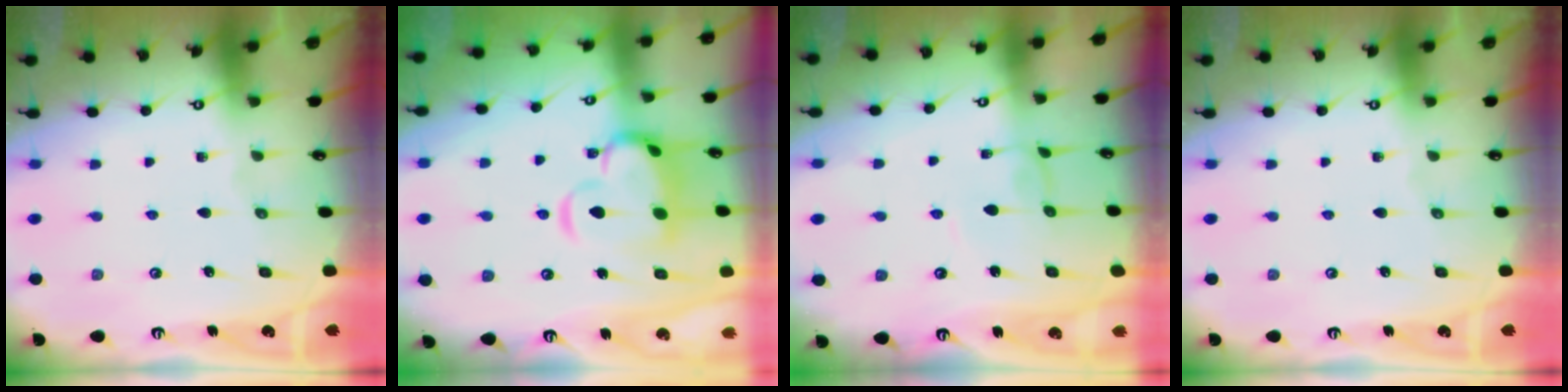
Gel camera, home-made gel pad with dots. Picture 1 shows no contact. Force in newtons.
{"total": 6.7, "press": 6.5, "slide": 1.6}
{"total": 1.0, "press": 0.9, "slide": 0.4}
{"total": 0.0}